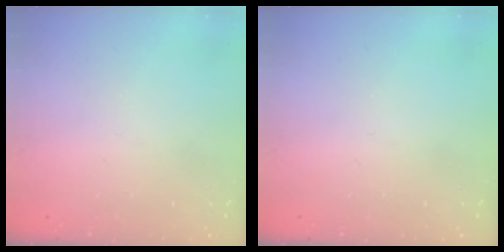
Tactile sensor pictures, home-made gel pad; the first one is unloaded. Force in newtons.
{"total": 0.0}